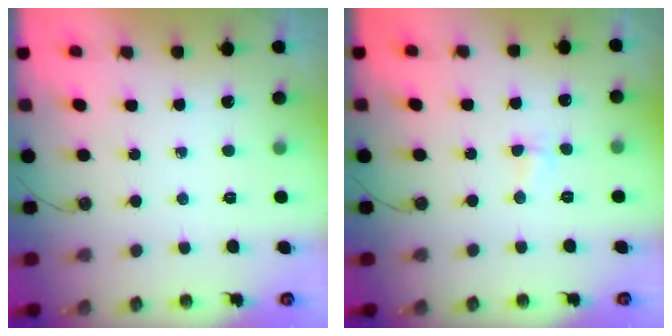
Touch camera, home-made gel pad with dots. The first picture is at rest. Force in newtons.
{"total": 2.8, "press": 2.8, "slide": 0.6}